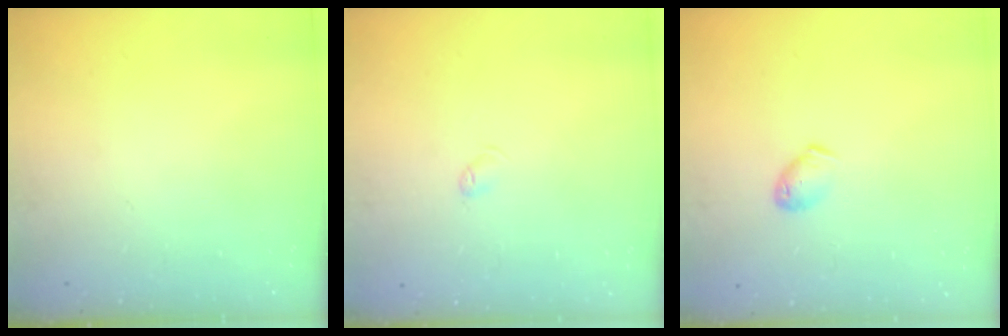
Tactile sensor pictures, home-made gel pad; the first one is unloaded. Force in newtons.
{"total": 3.0, "press": 2.9, "slide": 0.6}
{"total": 5.0, "press": 5.0, "slide": 0.7}